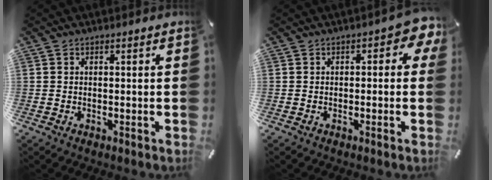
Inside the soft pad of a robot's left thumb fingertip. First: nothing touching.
{"total": 4.0, "force": [0.6, 2.2, 3.3], "torque": [-0.048, 0.006, 0.006]}